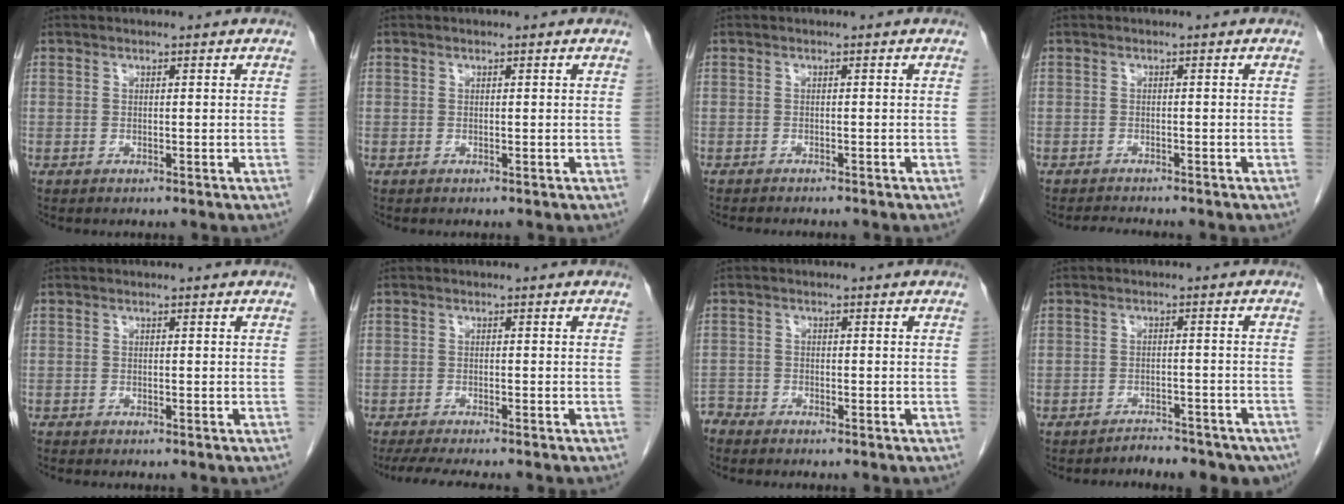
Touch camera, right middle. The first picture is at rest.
{"total": 0.0}
{"total": 4.2, "force": [-3.8, 0.6, 1.7], "torque": [-0.020, -0.005, -0.047]}
{"total": 2.7, "force": [-2.6, 0.1, 0.8], "torque": [-0.015, -0.011, -0.038]}
{"total": 0.6, "force": [-0.5, 0.0, 0.1], "torque": [-0.007, -0.001, -0.013]}
{"total": 6.9, "force": [-5.9, 0.3, 3.6], "torque": [-0.051, -0.017, -0.092]}
{"total": 2.4, "force": [-2.4, 0.4, -0.3], "torque": [0.008, -0.007, -0.047]}
{"total": 8.3, "force": [-7.4, 2.9, 2.3], "torque": [-0.013, 0.009, -0.087]}